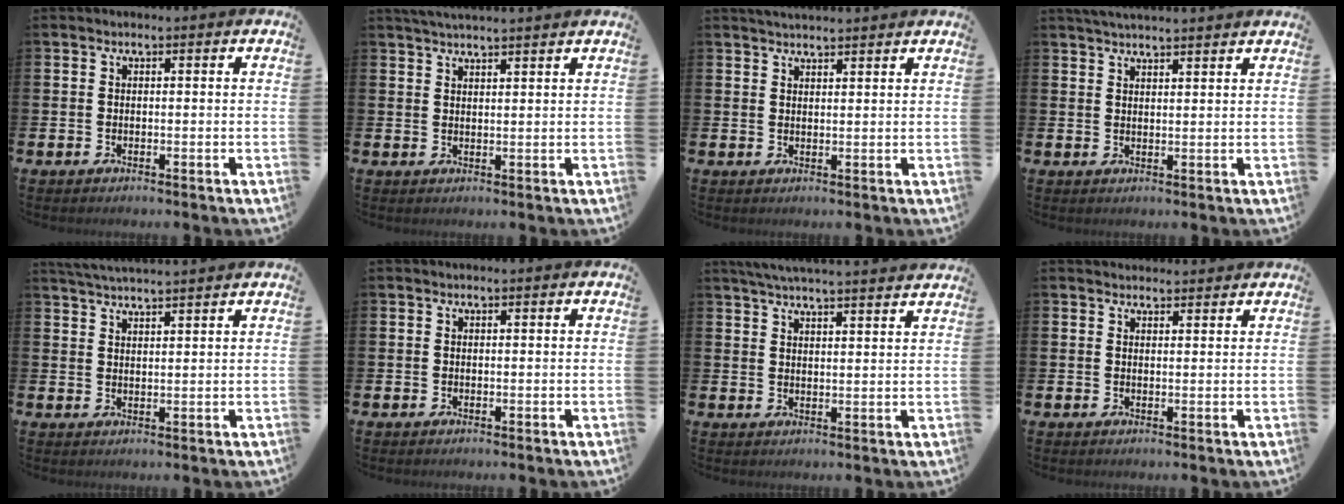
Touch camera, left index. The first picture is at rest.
{"total": 2.8, "force": [2.8, -0.3, 0.4], "torque": [-0.011, -0.010, 0.052]}
{"total": 2.6, "force": [2.6, 0.0, 0.2], "torque": [-0.007, -0.010, 0.048]}
{"total": 3.1, "force": [3.1, -0.2, 0.3], "torque": [-0.009, -0.011, 0.057]}
{"total": 3.6, "force": [3.6, -0.3, 0.4], "torque": [-0.015, -0.014, 0.066]}
{"total": 0.0}
{"total": 4.9, "force": [4.8, -0.5, 0.9], "torque": [-0.035, -0.019, 0.086]}
{"total": 1.9, "force": [1.8, 0.4, -0.1], "torque": [0.009, -0.008, 0.032]}